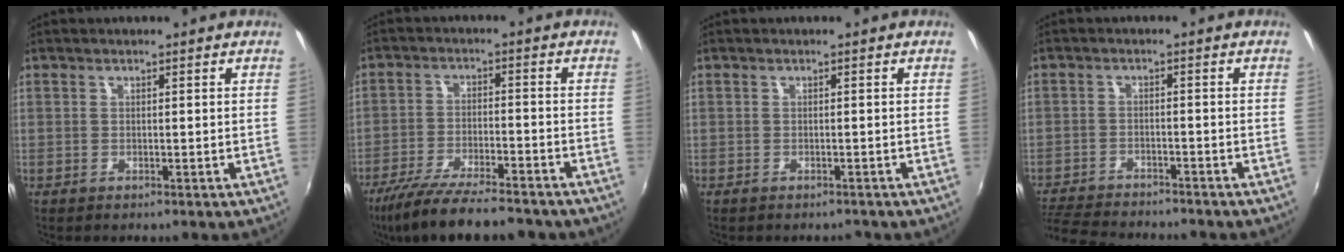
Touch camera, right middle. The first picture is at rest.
{"total": 16.3, "force": [-13.6, 3.2, 8.4], "torque": [-0.170, -0.036, -0.217]}
{"total": 1.4, "force": [-1.2, 0.6, 0.3], "torque": [-0.009, -0.004, -0.016]}
{"total": 11.2, "force": [-10.3, 2.1, 4.0], "torque": [-0.108, -0.014, -0.169]}